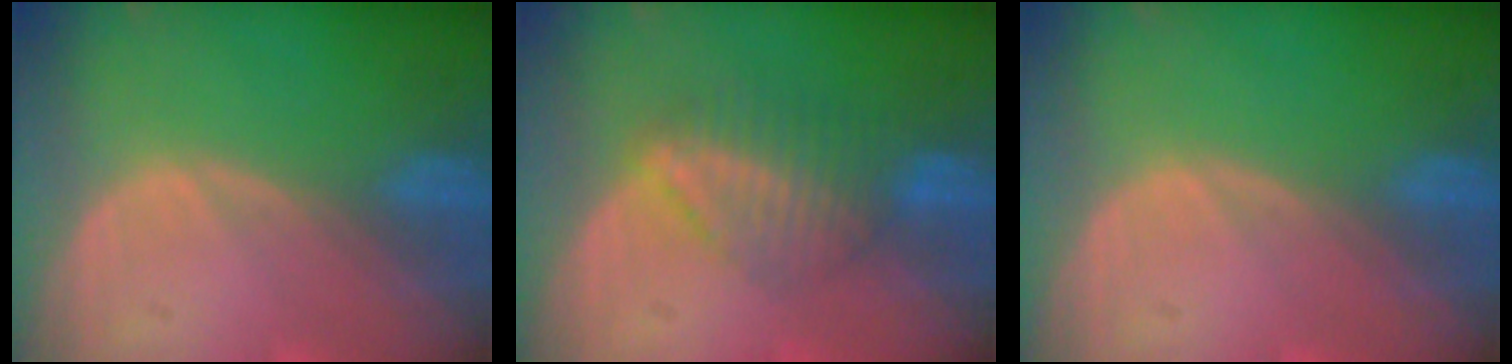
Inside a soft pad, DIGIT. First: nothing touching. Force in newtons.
{"total": 6.6, "press": 5.9, "slide": 3.1}
{"total": 0.0}